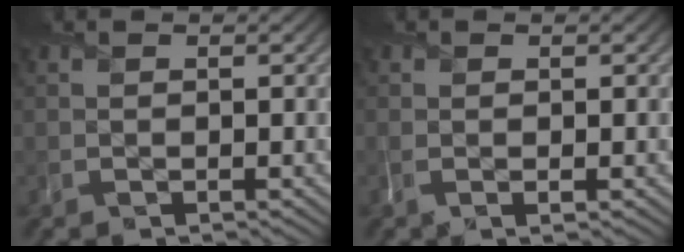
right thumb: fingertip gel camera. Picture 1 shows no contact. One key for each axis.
{"total": 0.7, "fx": -0.1, "fy": 0.2, "fz": 0.6, "tx": -0.015, "ty": -0.002, "tz": -0.004}